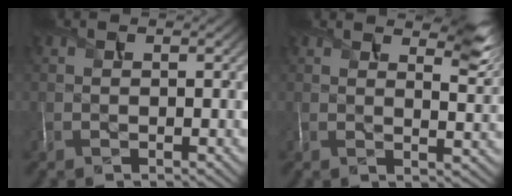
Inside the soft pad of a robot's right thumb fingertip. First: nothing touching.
{"total": 6.2, "force": [4.5, 1.4, 3.9], "torque": [-0.060, -0.001, 0.077]}